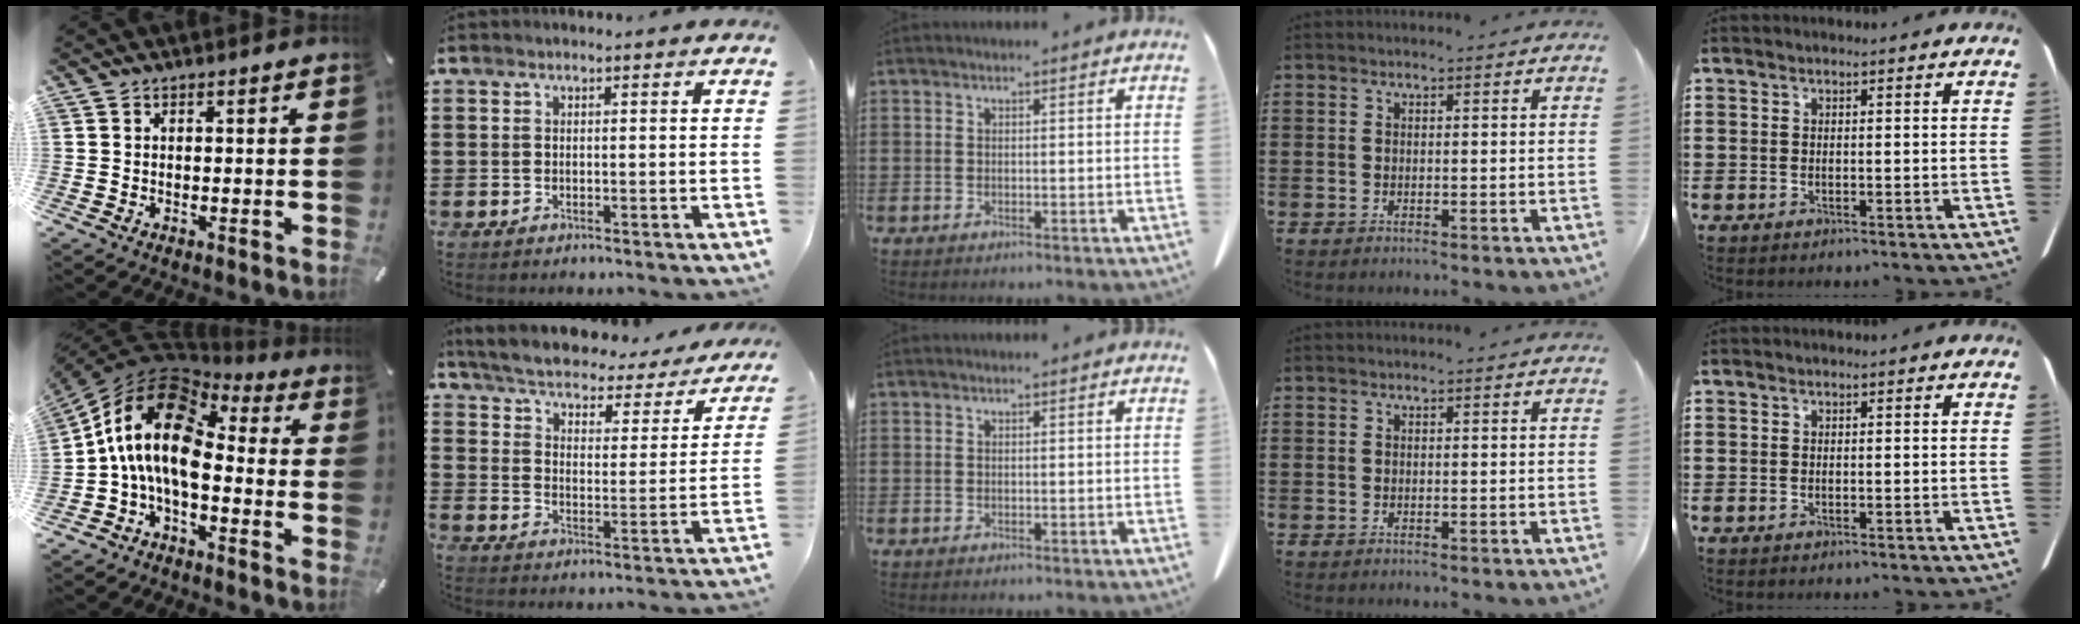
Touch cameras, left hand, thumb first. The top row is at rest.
{"thumb": {"total": 15.7, "force": [-1.2, 9.1, 12.8], "torque": [-0.273, 0.011, -0.026]}, "index": {"total": 3.4, "force": [3.1, 0.5, 1.3], "torque": [-0.045, -0.030, 0.044]}}